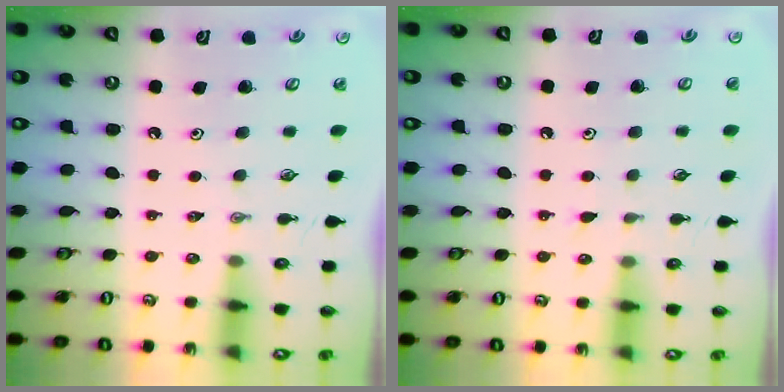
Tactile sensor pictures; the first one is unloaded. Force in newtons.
{"total": 4.5, "press": 4.5, "slide": 0.4}